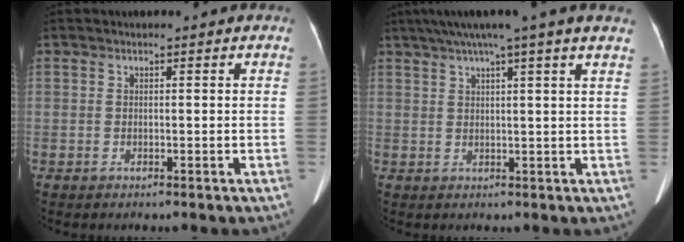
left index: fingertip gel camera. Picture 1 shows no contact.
{"total": 10.8, "force": [8.2, -1.3, 6.9], "torque": [-0.112, 0.035, 0.099]}